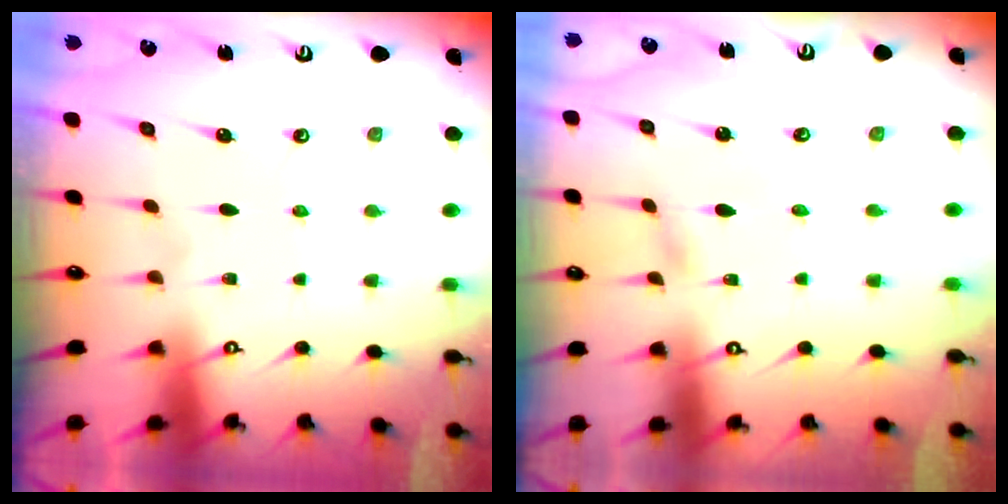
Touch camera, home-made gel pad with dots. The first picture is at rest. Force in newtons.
{"total": 1.5, "press": 1.5, "slide": 0.2}